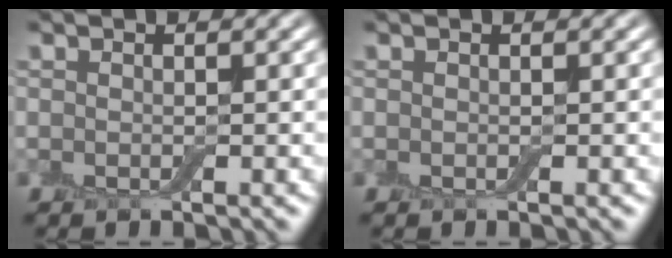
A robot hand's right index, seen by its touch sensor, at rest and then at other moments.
{"total": 0.0}